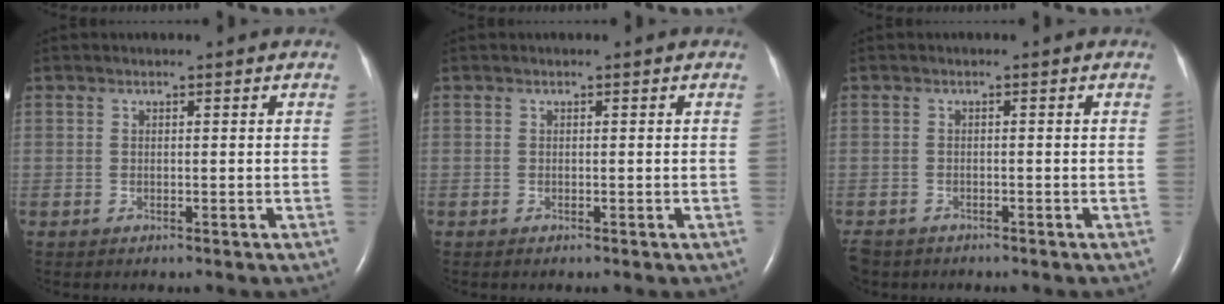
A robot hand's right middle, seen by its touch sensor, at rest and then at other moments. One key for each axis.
{"total": 0.0}
{"total": 5.0, "fx": -3.8, "fy": 3.0, "fz": 1.2, "tx": -0.031, "ty": -0.005, "tz": -0.062}